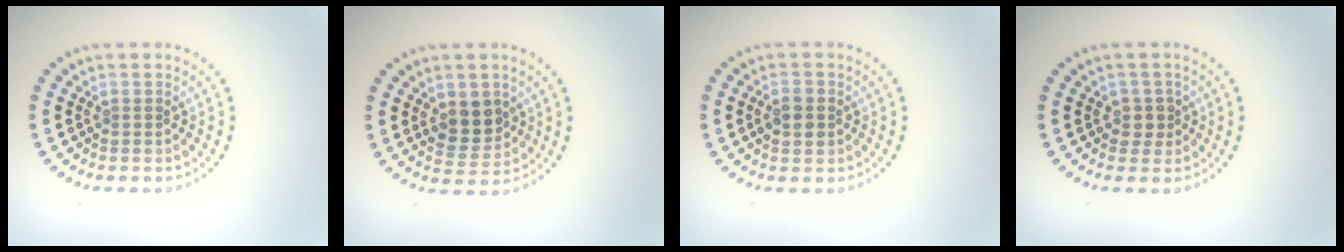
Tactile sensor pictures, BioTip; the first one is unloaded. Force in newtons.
{"total": 3.5, "press": 3.4, "slide": 0.9}
{"total": 2.5, "press": 2.5, "slide": 0.2}
{"total": 1.4, "press": 1.1, "slide": 0.8}